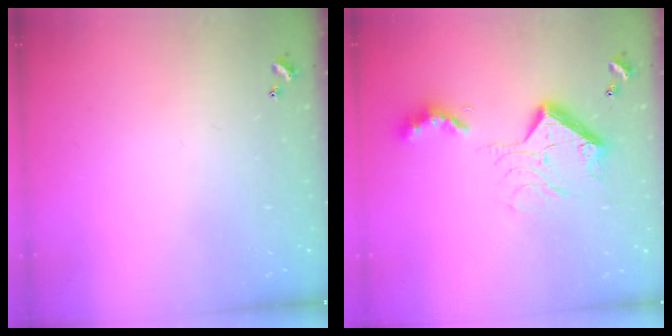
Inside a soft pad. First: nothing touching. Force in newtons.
{"total": 15.7, "press": 15.7, "slide": 1.2}